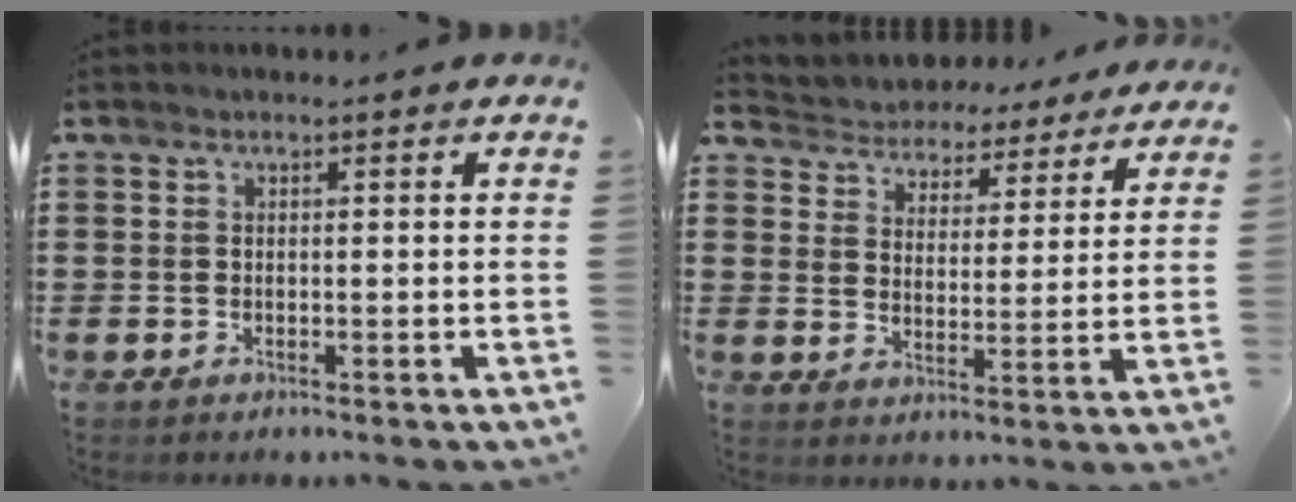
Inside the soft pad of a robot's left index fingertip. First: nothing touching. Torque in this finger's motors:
{"motor_torque": [2.14, 0.00, -0.43, -0.21]}